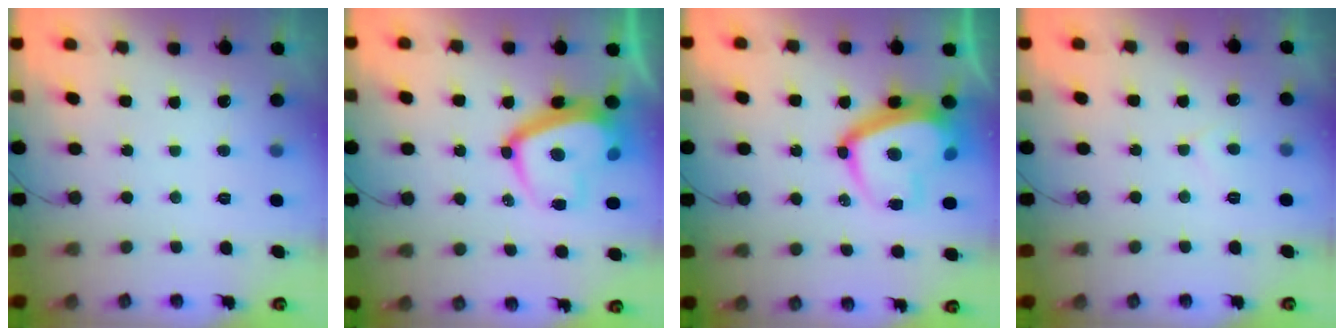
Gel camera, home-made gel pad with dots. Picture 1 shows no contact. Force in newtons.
{"total": 14.5, "press": 14.5, "slide": 1.1}
{"total": 15.2, "press": 15.2, "slide": 1.4}
{"total": 3.9, "press": 3.8, "slide": 0.4}